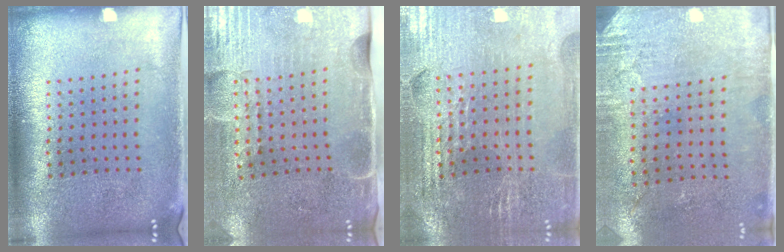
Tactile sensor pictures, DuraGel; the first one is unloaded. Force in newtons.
{"total": 4.5, "press": 3.7, "slide": 2.5}
{"total": 2.9, "press": 2.8, "slide": 0.4}
{"total": 2.7, "press": 2.3, "slide": 1.5}